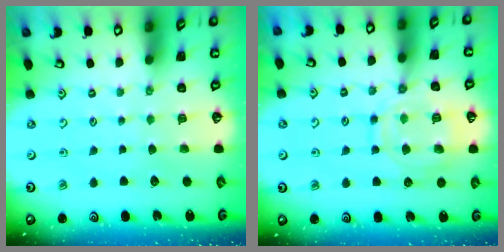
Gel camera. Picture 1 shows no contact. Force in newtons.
{"total": 14.5, "press": 14.5, "slide": 1.3}